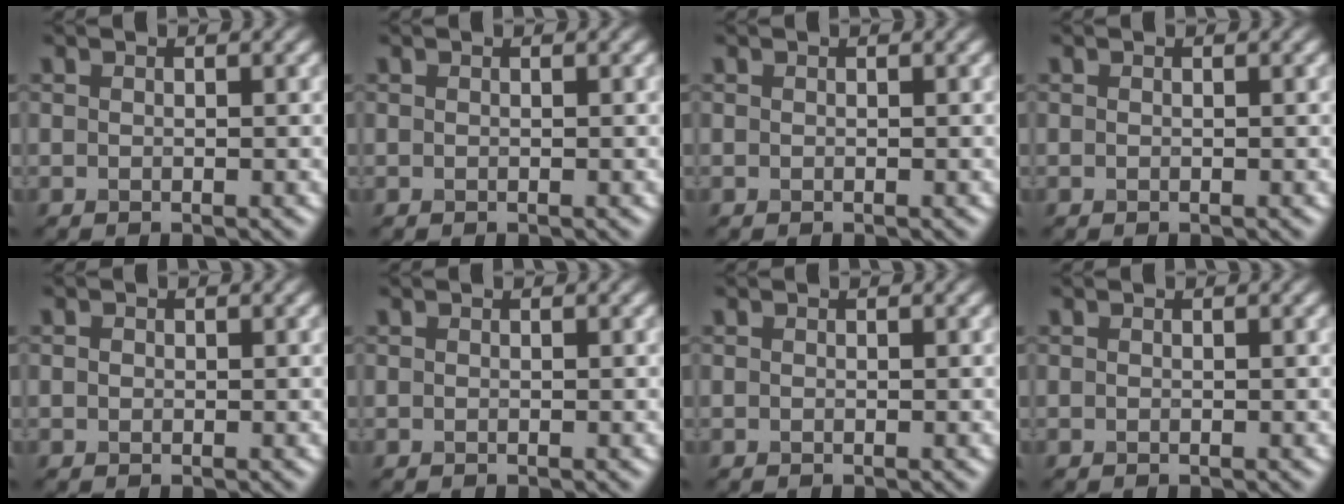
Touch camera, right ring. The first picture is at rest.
{"total": 0.0}
{"total": 0.0}
{"total": 0.0}
{"total": 0.6, "force": [0.0, 0.5, 0.2], "torque": [-0.002, -0.003, -0.001]}
{"total": 0.0}
{"total": 0.0}
{"total": 0.0}